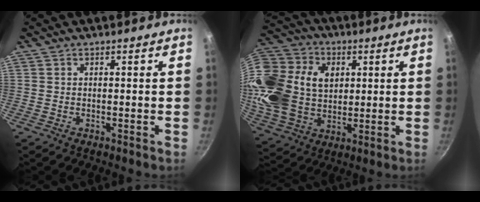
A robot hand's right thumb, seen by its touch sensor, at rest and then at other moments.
{"total": 24.2, "force": [4.9, 18.3, 15.2], "torque": [-0.300, 0.009, 0.095]}